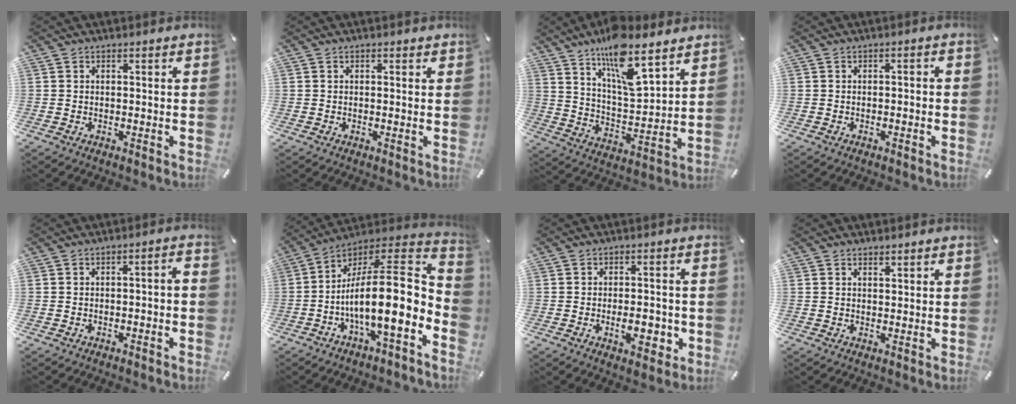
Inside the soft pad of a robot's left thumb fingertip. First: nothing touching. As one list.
[{"total": 0.6, "force": [0.2, 0.4, 0.4], "torque": [0.000, 0.000, 0.002]}, {"total": 15.0, "force": [11.1, 5.0, 8.7], "torque": [-0.154, -0.064, 0.194]}, {"total": 1.3, "force": [-0.7, 0.4, 1.0], "torque": [-0.017, 0.003, -0.014]}, {"total": 2.5, "force": [-1.4, 0.6, 2.0], "torque": [-0.032, 0.008, -0.027]}, {"total": 18.5, "force": [-5.5, 5.7, 16.8], "torque": [-0.283, -0.031, -0.100]}, {"total": 6.5, "force": [-1.6, 3.6, 5.2], "torque": [-0.067, 0.007, -0.026]}, {"total": 1.2, "force": [1.1, 0.4, 0.3], "torque": [-0.006, -0.001, 0.021]}]